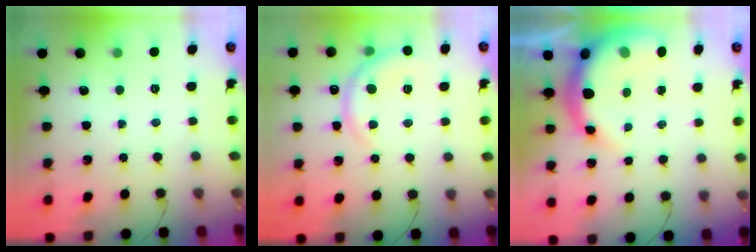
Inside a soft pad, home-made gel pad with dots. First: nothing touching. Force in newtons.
{"total": 7.0, "press": 7.0, "slide": 0.7}
{"total": 10.5, "press": 10.1, "slide": 2.7}